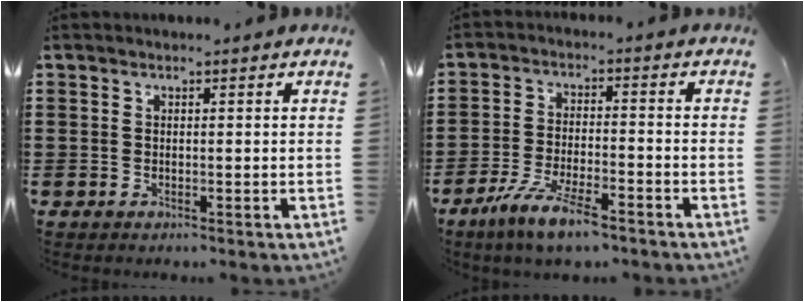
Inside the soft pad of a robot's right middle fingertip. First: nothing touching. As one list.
[{"total": 7.2, "force": [-5.5, 1.2, 4.5], "torque": [-0.104, -0.009, -0.106]}]